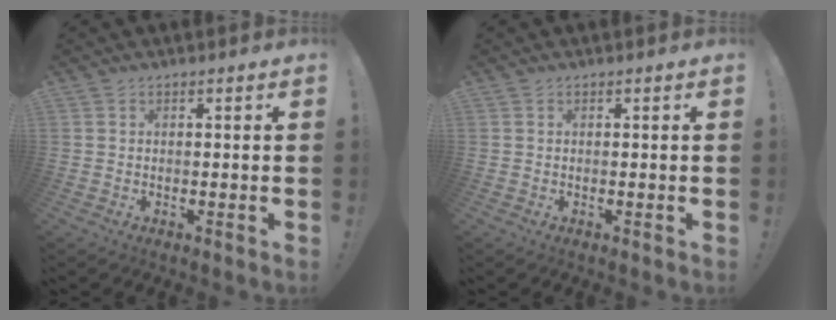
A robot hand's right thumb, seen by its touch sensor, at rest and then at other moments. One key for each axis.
{"total": 0.0}